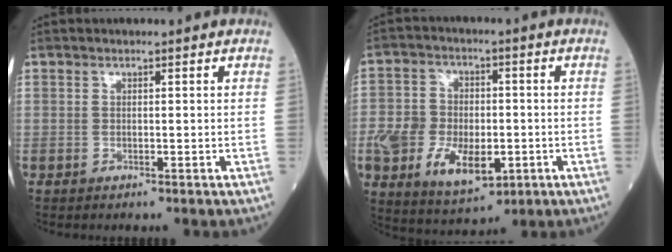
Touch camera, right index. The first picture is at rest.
{"total": 12.5, "force": [-3.4, 7.3, 9.5], "torque": [-0.179, 0.001, -0.047]}